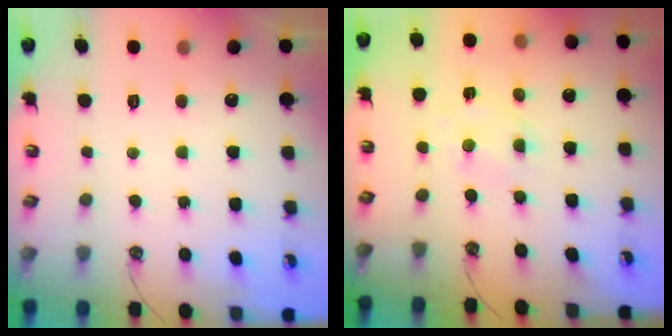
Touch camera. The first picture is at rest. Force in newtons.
{"total": 2.3, "press": 2.3, "slide": 0.3}